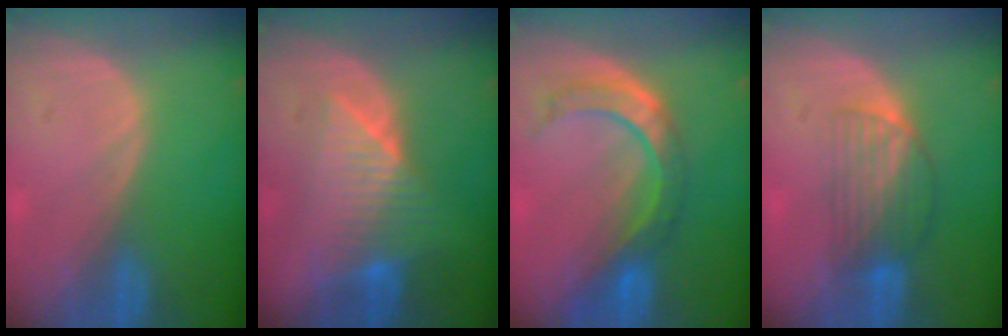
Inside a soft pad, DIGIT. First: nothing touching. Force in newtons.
{"total": 7.5, "press": 7.3, "slide": 2.0}
{"total": 7.8, "press": 7.2, "slide": 3.0}
{"total": 6.5, "press": 5.5, "slide": 3.5}